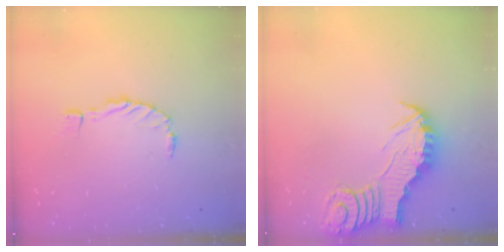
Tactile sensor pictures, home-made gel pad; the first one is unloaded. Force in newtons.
{"total": 2.5, "press": 2.5, "slide": 0.2}